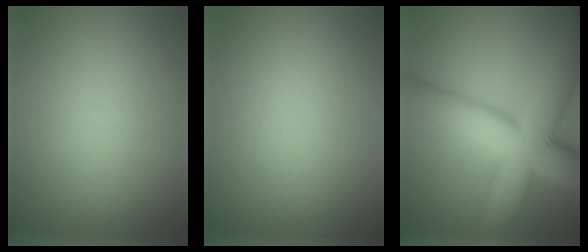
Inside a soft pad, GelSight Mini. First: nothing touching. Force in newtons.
{"total": 0.0}
{"total": 12.7, "press": 12.7, "slide": 0.3}